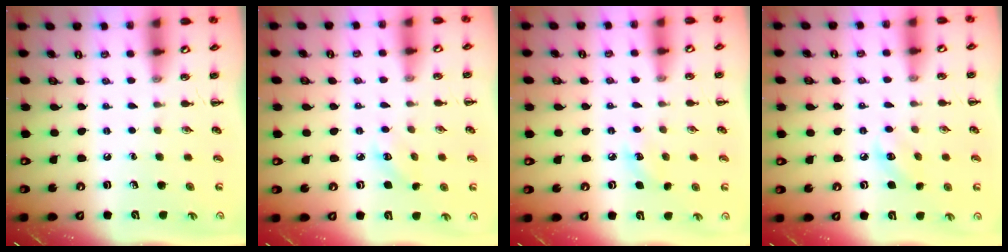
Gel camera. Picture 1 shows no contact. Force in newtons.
{"total": 3.3, "press": 3.2, "slide": 0.8}
{"total": 6.3, "press": 6.1, "slide": 1.8}
{"total": 6.2, "press": 6.0, "slide": 1.7}